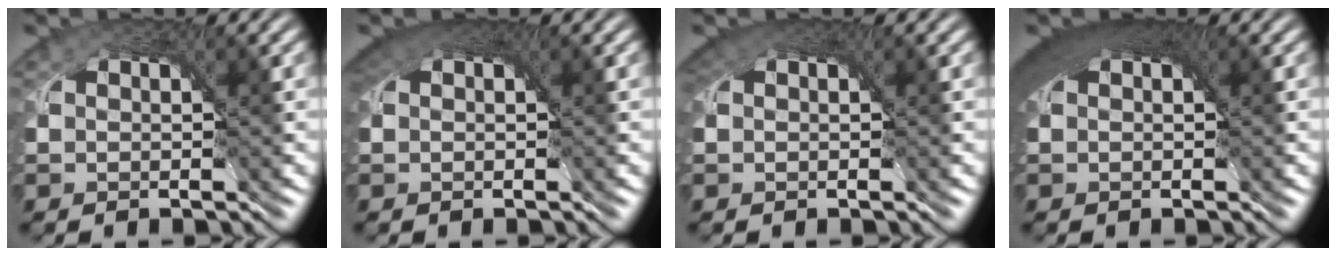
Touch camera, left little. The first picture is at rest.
{"total": 4.2, "force": [2.4, 2.1, 2.7], "torque": [-0.048, 0.012, 0.028]}
{"total": 3.5, "force": [1.8, 2.1, 2.1], "torque": [-0.041, 0.007, 0.021]}
{"total": 6.7, "force": [2.9, 3.1, 5.1], "torque": [-0.081, 0.018, 0.032]}